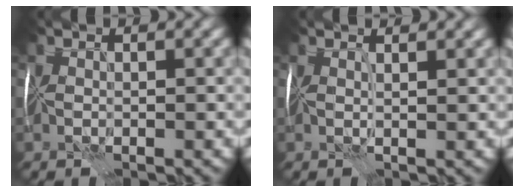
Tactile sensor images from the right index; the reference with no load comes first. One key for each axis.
{"total": 1.4, "fx": 1.1, "fy": -0.5, "fz": 0.8, "tx": -0.008, "ty": -0.001, "tz": 0.007}